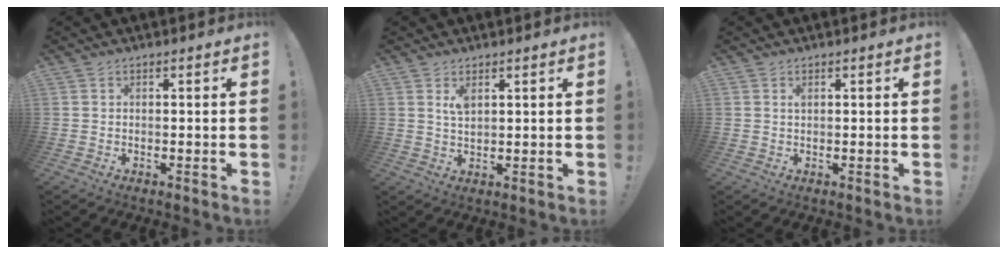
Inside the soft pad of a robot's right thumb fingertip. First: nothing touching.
{"total": 3.2, "force": [1.9, 1.2, 2.3], "torque": [-0.037, -0.008, 0.032]}
{"total": 0.7, "force": [0.4, 0.0, 0.6], "torque": [-0.006, -0.002, 0.006]}